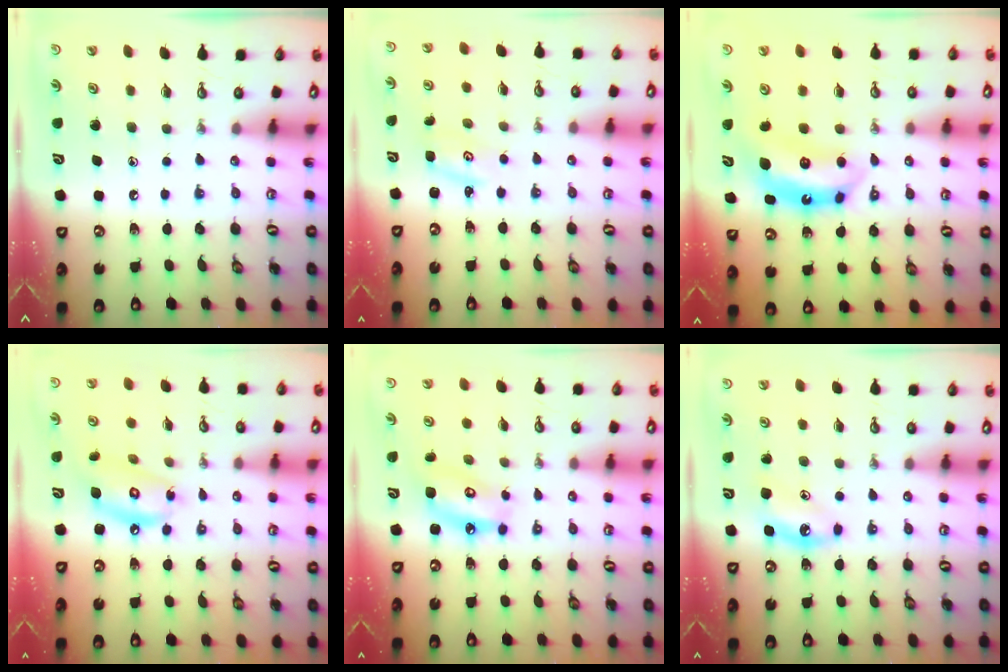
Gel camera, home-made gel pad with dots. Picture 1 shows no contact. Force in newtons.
{"total": 2.0, "press": 2.0, "slide": 0.2}
{"total": 6.9, "press": 6.9, "slide": 0.6}
{"total": 10.6, "press": 10.6, "slide": 0.8}
{"total": 8.6, "press": 8.6, "slide": 0.9}
{"total": 6.0, "press": 5.9, "slide": 0.8}